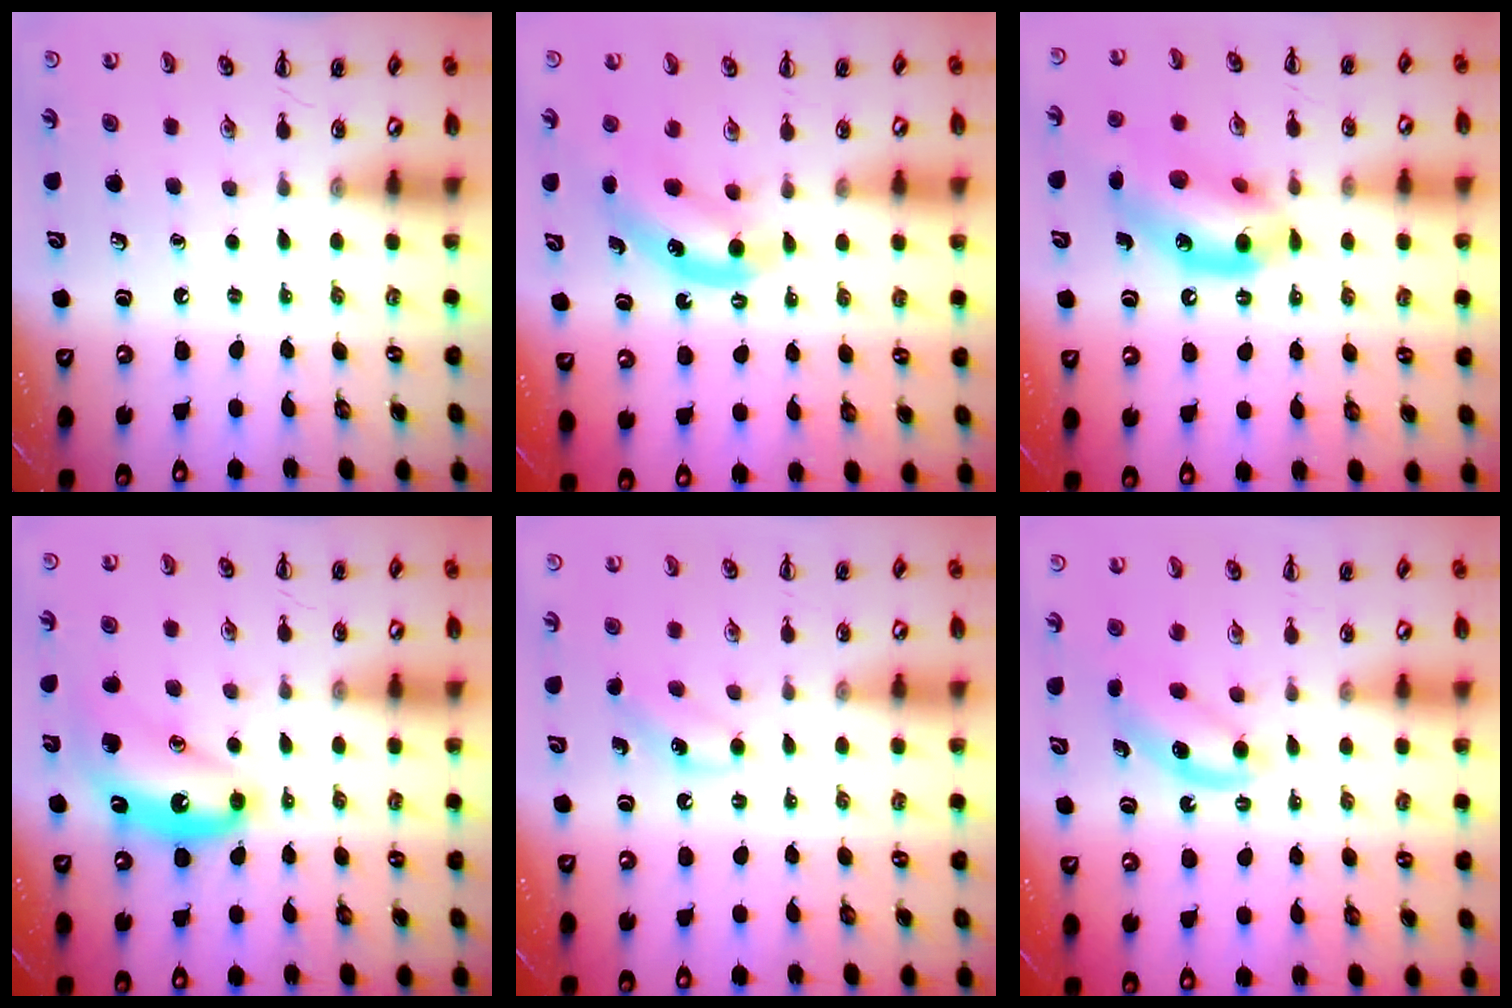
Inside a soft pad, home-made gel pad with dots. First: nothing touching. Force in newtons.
{"total": 6.6, "press": 6.5, "slide": 1.0}
{"total": 15.2, "press": 14.7, "slide": 3.8}
{"total": 11.5, "press": 11.4, "slide": 1.2}
{"total": 5.5, "press": 5.3, "slide": 1.4}
{"total": 5.3, "press": 5.1, "slide": 1.2}